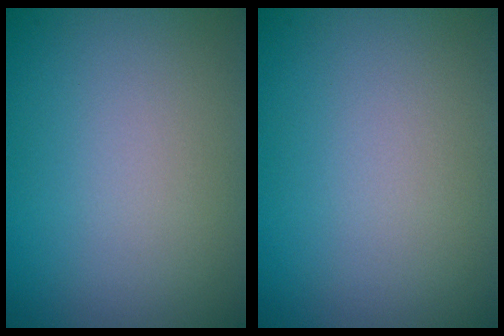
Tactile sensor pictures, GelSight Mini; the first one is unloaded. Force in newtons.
{"total": 0.0}